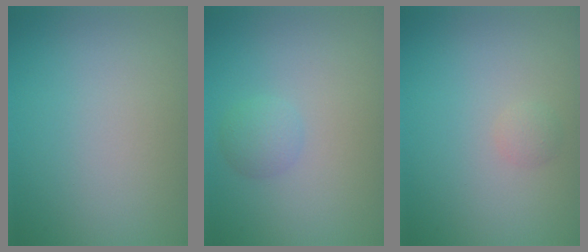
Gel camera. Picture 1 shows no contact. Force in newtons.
{"total": 1.5, "press": 1.5, "slide": 0.0}
{"total": 0.8, "press": 0.8, "slide": 0.0}